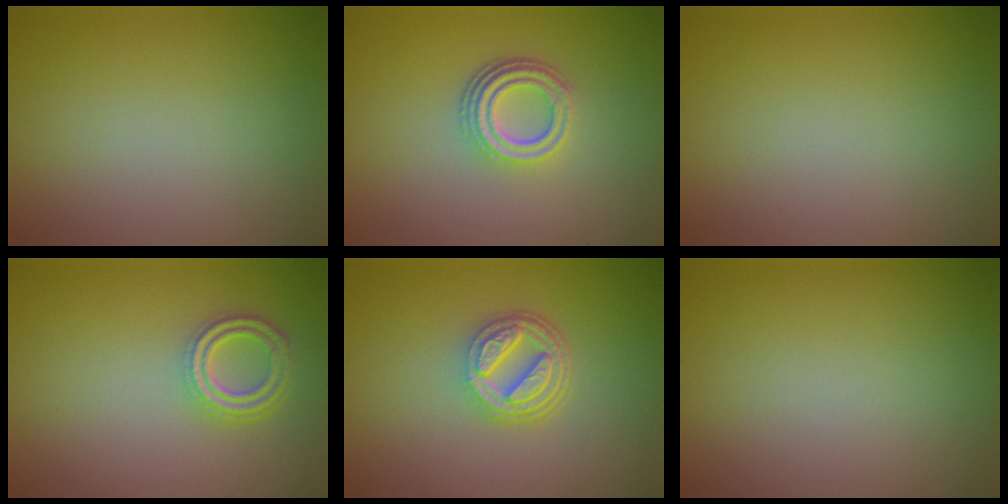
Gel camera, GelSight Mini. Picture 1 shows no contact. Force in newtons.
{"total": 4.2, "press": 3.1, "slide": 2.7}
{"total": 0.0}
{"total": 3.6, "press": 2.9, "slide": 2.1}
{"total": 4.8, "press": 3.7, "slide": 3.1}
{"total": 0.0}